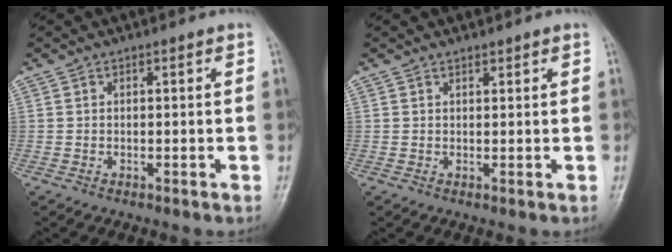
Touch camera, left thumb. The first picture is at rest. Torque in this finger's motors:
{"motor_torque": [-0.67, 0.03, -0.06, 0.19, -0.02]}